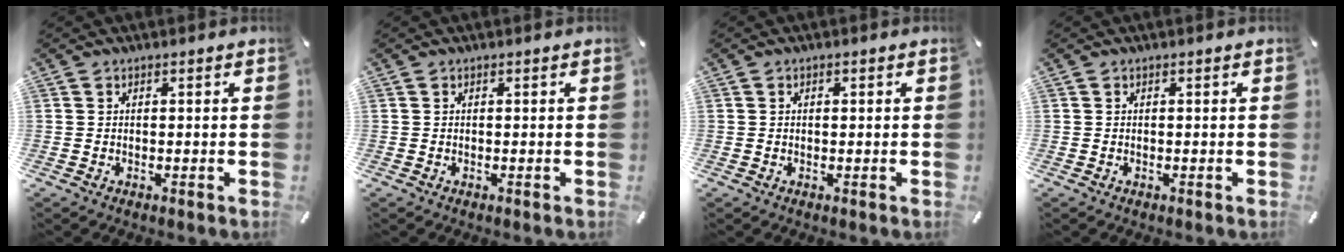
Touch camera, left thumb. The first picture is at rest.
{"total": 0.0}
{"total": 0.7, "force": [0.0, 0.5, 0.6], "torque": [-0.011, 0.002, -0.002]}
{"total": 0.0}